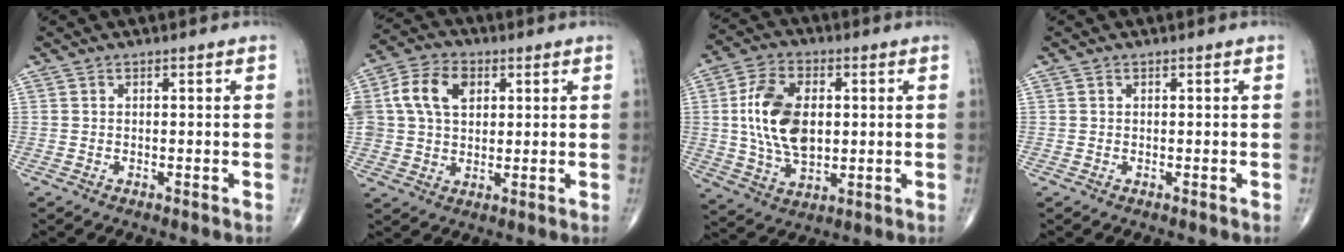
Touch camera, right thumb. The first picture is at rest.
{"total": 11.4, "force": [3.2, 8.0, 7.5], "torque": [-0.134, 0.009, 0.057]}
{"total": 14.4, "force": [1.4, 8.8, 11.3], "torque": [-0.200, 0.000, 0.028]}
{"total": 0.0}